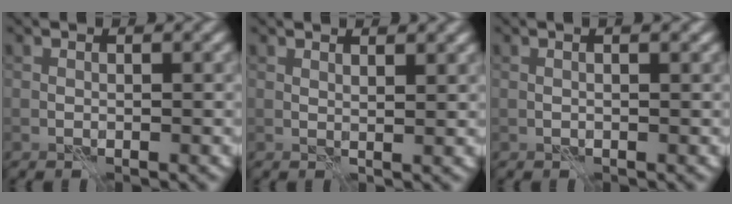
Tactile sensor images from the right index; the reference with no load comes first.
{"total": 1.6, "force": [1.2, 0.4, 1.1], "torque": [-0.015, 0.000, 0.014]}
{"total": 2.0, "force": [0.9, 0.7, 1.6], "torque": [-0.011, 0.001, -0.003]}